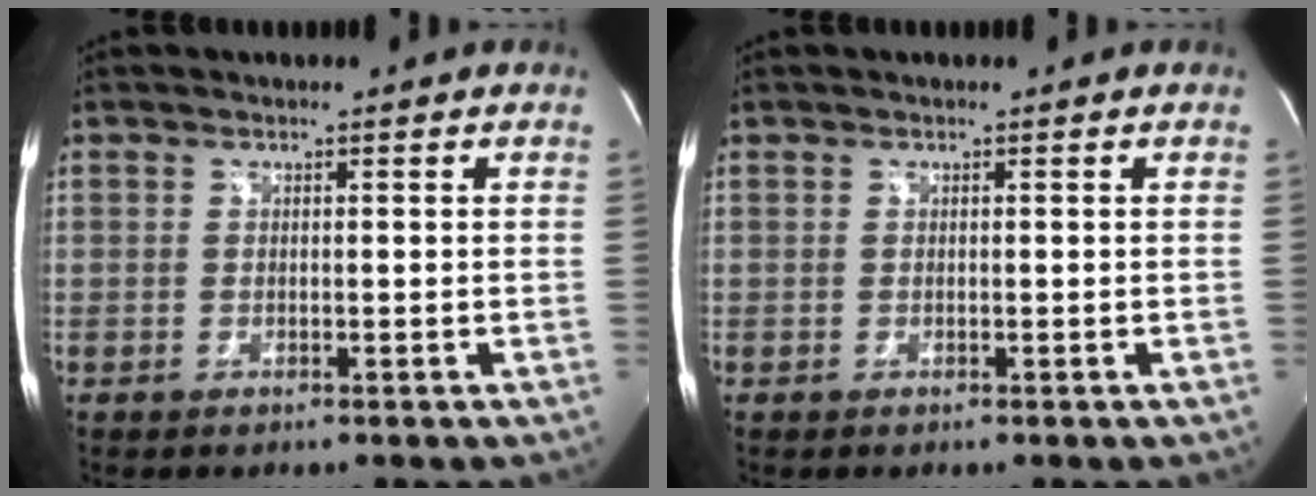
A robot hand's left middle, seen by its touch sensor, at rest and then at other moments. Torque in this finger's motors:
{"motor_torque": [0.37, -0.36, -0.04, 0.01]}